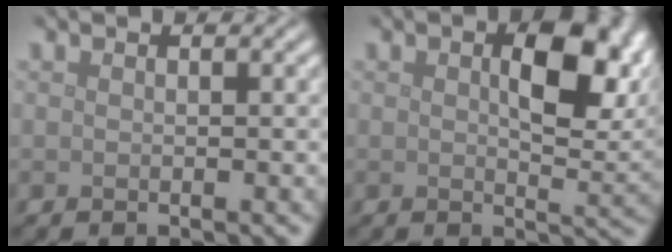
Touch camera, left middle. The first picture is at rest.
{"total": 7.3, "force": [1.7, 3.5, 6.2], "torque": [-0.088, 0.001, 0.030]}